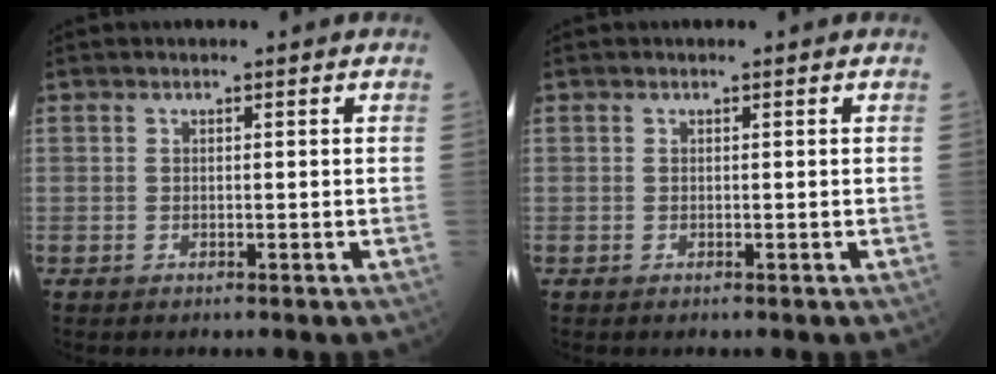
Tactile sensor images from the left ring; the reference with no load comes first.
{"total": 0.0}